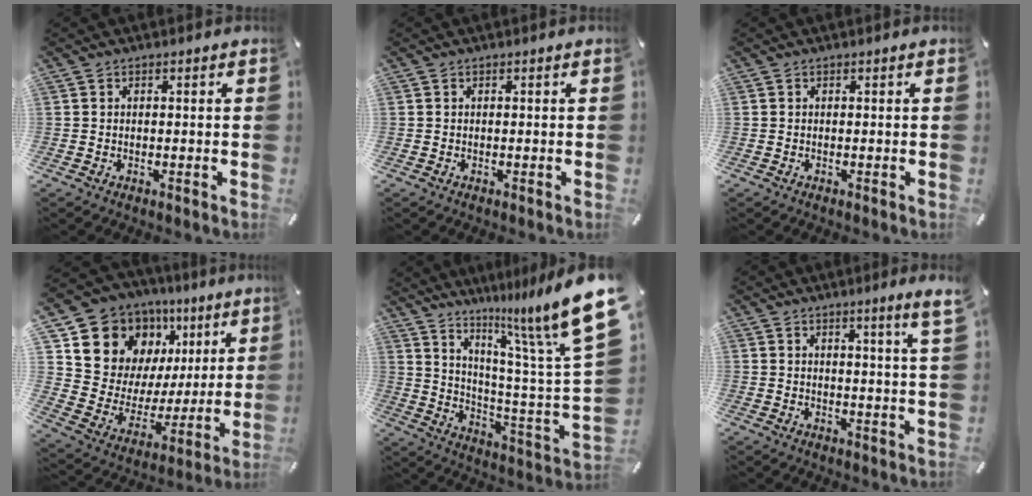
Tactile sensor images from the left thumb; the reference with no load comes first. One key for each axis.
{"total": 0.0}
{"total": 0.0}
{"total": 14.6, "fx": 8.8, "fy": 10.9, "fz": 3.8, "tx": -0.073, "ty": -0.080, "tz": 0.167}
{"total": 20.5, "fx": 13.1, "fy": 2.6, "fz": 15.6, "tx": -0.233, "ty": -0.097, "tz": 0.207}
{"total": 5.0, "fx": 2.8, "fy": -0.5, "fz": 4.1, "tx": -0.065, "ty": -0.016, "tz": 0.043}